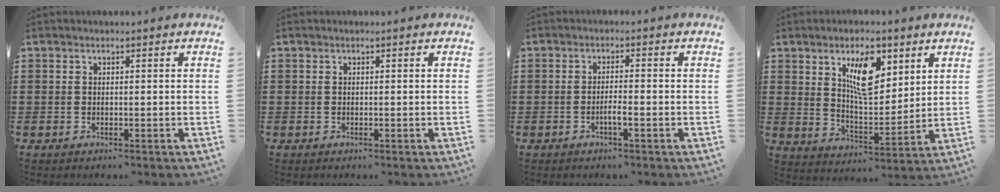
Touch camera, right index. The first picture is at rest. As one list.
[{"total": 0.0}, {"total": 2.3, "force": [-1.1, 0.1, 2.0], "torque": [-0.035, 0.000, -0.022]}, {"total": 9.7, "force": [4.8, 4.2, 7.4], "torque": [-0.125, -0.005, 0.079]}]